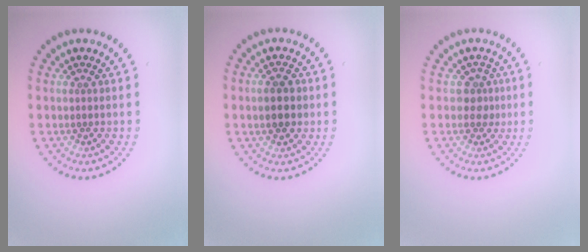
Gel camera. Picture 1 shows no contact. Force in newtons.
{"total": 3.5, "press": 3.5, "slide": 0.2}
{"total": 1.5, "press": 1.2, "slide": 0.9}